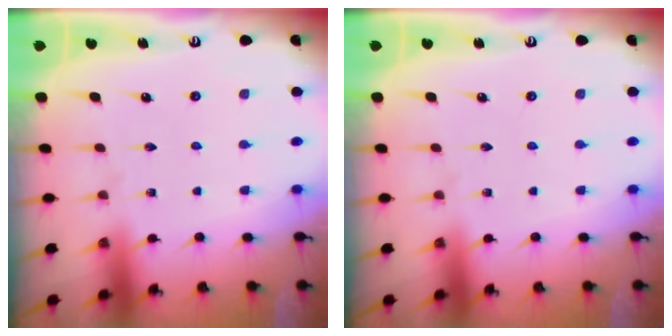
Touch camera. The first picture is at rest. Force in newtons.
{"total": 0.0}